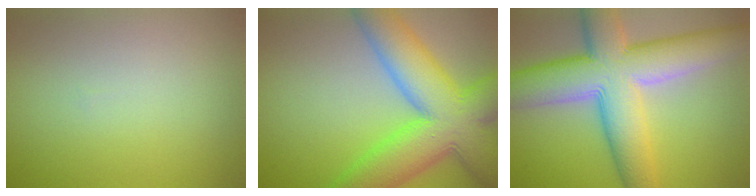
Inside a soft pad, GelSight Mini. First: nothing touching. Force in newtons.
{"total": 12.3, "press": 12.3, "slide": 0.4}
{"total": 12.0, "press": 12.0, "slide": 0.6}